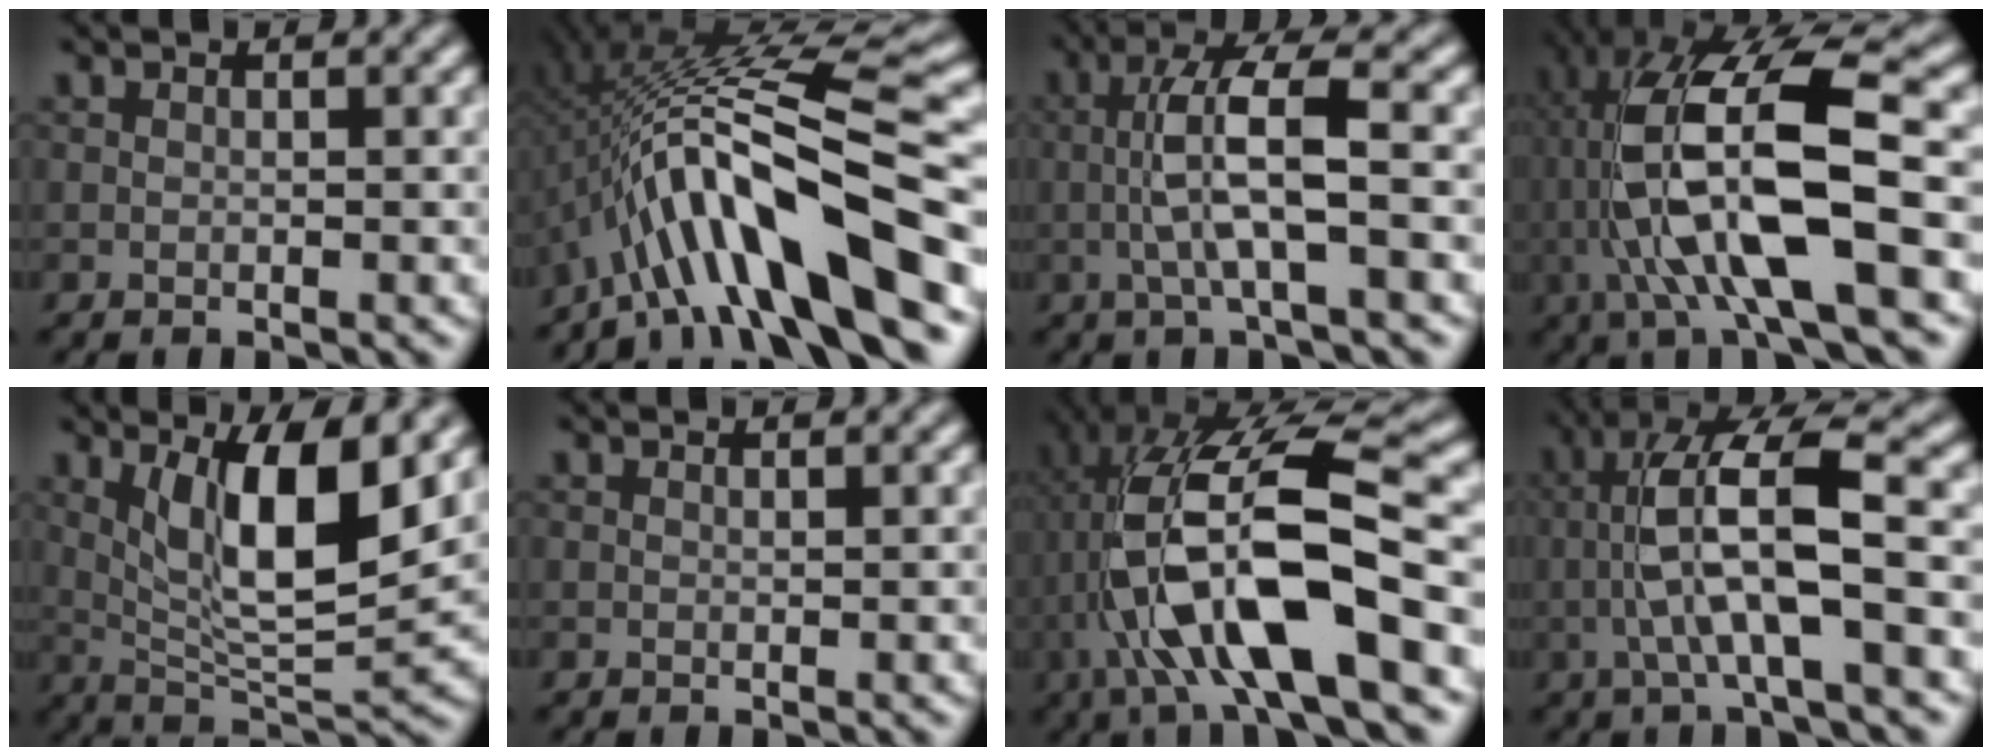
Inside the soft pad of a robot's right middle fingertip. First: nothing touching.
{"total": 12.7, "force": [-5.4, 2.5, 11.2], "torque": [-0.177, 0.033, -0.078]}
{"total": 5.7, "force": [-0.7, 1.0, 5.6], "torque": [-0.113, 0.020, -0.010]}
{"total": 12.6, "force": [-0.5, 3.9, 12.0], "torque": [-0.244, 0.011, -0.006]}
{"total": 8.3, "force": [2.6, 2.4, 7.5], "torque": [-0.130, -0.015, 0.060]}
{"total": 0.0}
{"total": 13.6, "force": [-2.1, 4.5, 12.6], "torque": [-0.234, 0.019, -0.036]}
{"total": 8.3, "force": [-1.0, 1.9, 8.0], "torque": [-0.160, 0.017, -0.011]}